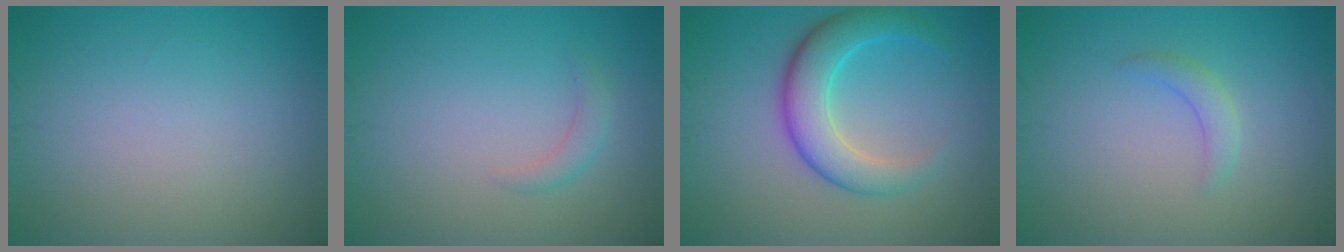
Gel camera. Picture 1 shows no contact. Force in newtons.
{"total": 1.2, "press": 1.2, "slide": 0.1}
{"total": 5.4, "press": 5.4, "slide": 0.1}
{"total": 1.6, "press": 1.6, "slide": 0.2}